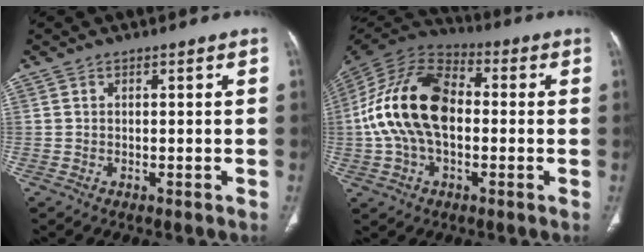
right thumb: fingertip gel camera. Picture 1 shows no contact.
{"total": 19.0, "force": [-0.3, 11.8, 14.9], "torque": [-0.289, 0.034, -0.013]}